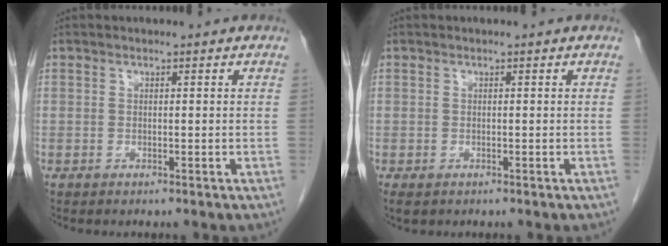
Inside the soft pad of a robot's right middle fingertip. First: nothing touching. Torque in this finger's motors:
{"motor_torque": [0.69, -0.12, -0.07, 0.01]}